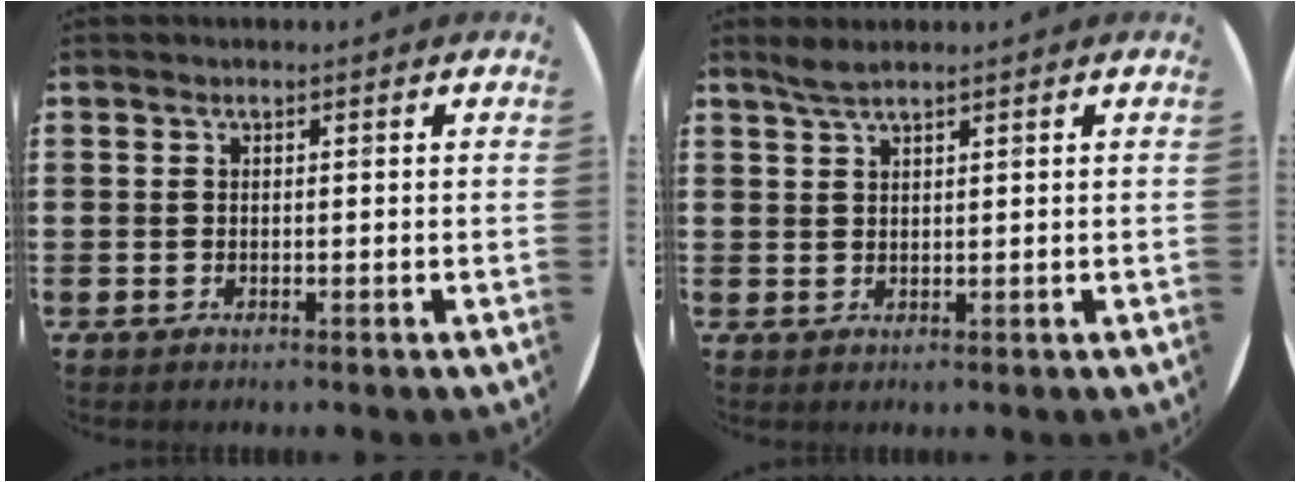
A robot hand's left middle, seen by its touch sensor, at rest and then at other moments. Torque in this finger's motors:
{"motor_torque": [0.46, -0.40, -0.03, 0.04]}